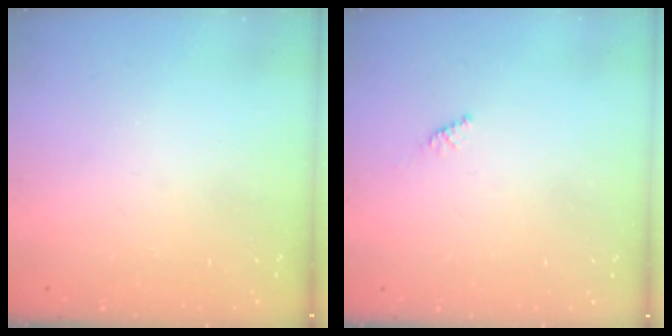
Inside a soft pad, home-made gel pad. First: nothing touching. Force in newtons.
{"total": 1.6, "press": 1.5, "slide": 0.4}